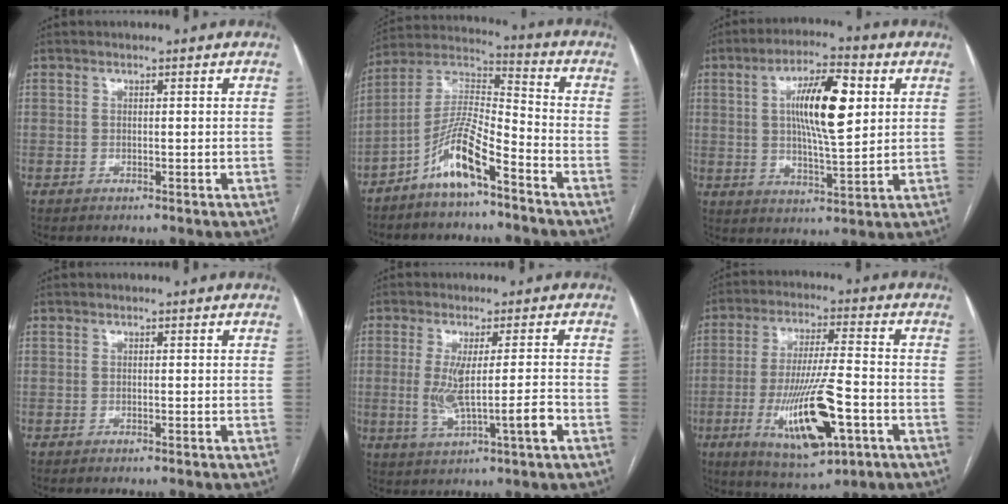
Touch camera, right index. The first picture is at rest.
{"total": 10.4, "force": [-6.5, 1.7, 7.9], "torque": [-0.168, 0.011, -0.128]}
{"total": 12.1, "force": [3.0, 2.7, 11.5], "torque": [-0.204, 0.009, 0.049]}
{"total": 0.0}
{"total": 8.2, "force": [-1.5, 0.4, 8.0], "torque": [-0.146, -0.007, -0.022]}
{"total": 15.3, "force": [-5.1, 2.8, 14.2], "torque": [-0.269, -0.019, -0.076]}